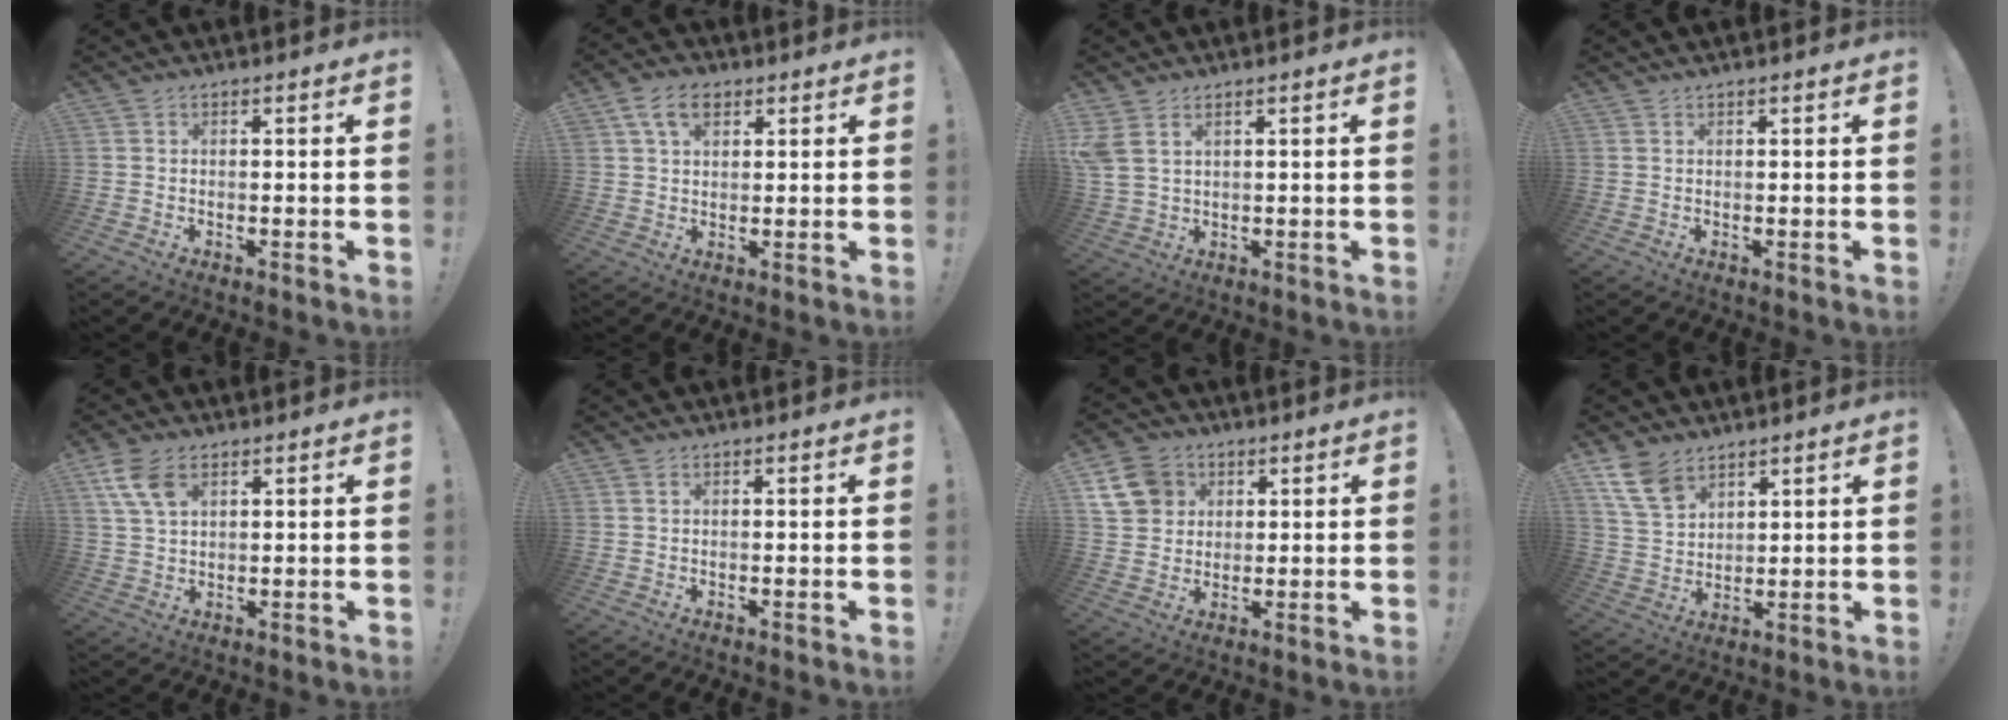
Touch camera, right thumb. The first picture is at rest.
{"total": 7.9, "force": [3.7, 5.1, 4.8], "torque": [-0.081, 0.003, 0.071]}
{"total": 5.3, "force": [2.8, 2.9, 3.3], "torque": [-0.076, -0.013, 0.056]}
{"total": 0.5, "force": [0.5, -0.2, 0.1], "torque": [0.004, -0.003, 0.007]}
{"total": 8.4, "force": [4.2, 4.9, 5.5], "torque": [-0.111, -0.006, 0.084]}
{"total": 0.8, "force": [0.5, 0.4, 0.5], "torque": [-0.014, 0.002, 0.010]}
{"total": 11.4, "force": [4.8, 9.5, 4.2], "torque": [-0.066, -0.019, 0.098]}
{"total": 10.8, "force": [7.2, 6.5, 4.8], "torque": [-0.094, -0.032, 0.146]}